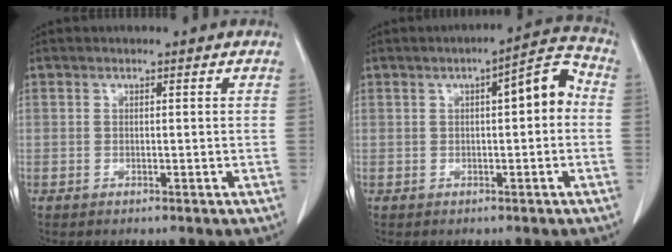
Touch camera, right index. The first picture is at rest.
{"total": 6.4, "force": [0.6, 1.5, 6.2], "torque": [-0.081, 0.027, 0.003]}